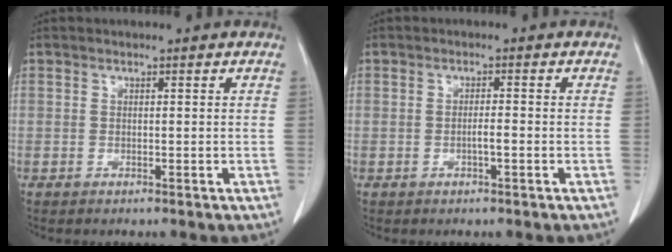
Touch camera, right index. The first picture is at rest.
{"total": 1.9, "force": [-0.6, 0.4, 1.7], "torque": [-0.033, 0.002, -0.010]}